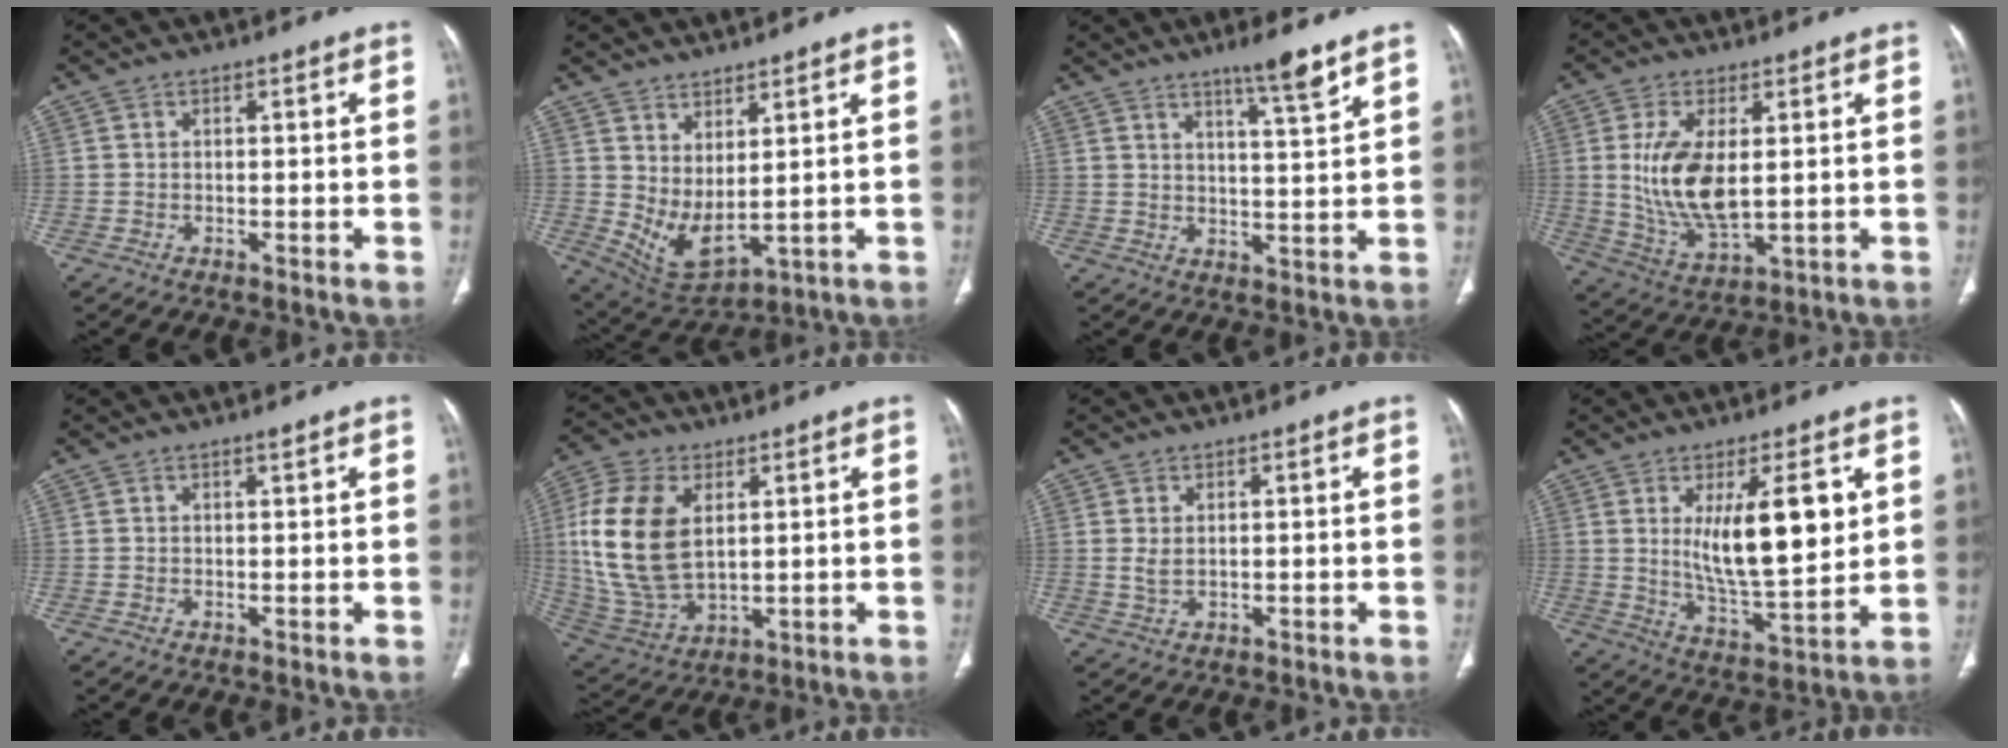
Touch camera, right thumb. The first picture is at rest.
{"total": 8.3, "force": [2.8, 3.5, 7.0], "torque": [-0.131, -0.034, 0.074]}
{"total": 6.8, "force": [4.8, 0.1, 4.8], "torque": [-0.072, -0.034, 0.078]}
{"total": 12.4, "force": [1.5, 6.0, 10.7], "torque": [-0.207, -0.019, 0.040]}
{"total": 0.6, "force": [0.5, -0.1, 0.4], "torque": [-0.004, -0.003, 0.009]}
{"total": 17.9, "force": [3.4, 10.7, 13.9], "torque": [-0.290, -0.013, 0.074]}
{"total": 2.0, "force": [0.4, 1.2, 1.6], "torque": [-0.036, 0.000, 0.012]}
{"total": 15.4, "force": [3.9, 4.9, 14.1], "torque": [-0.213, -0.040, 0.075]}